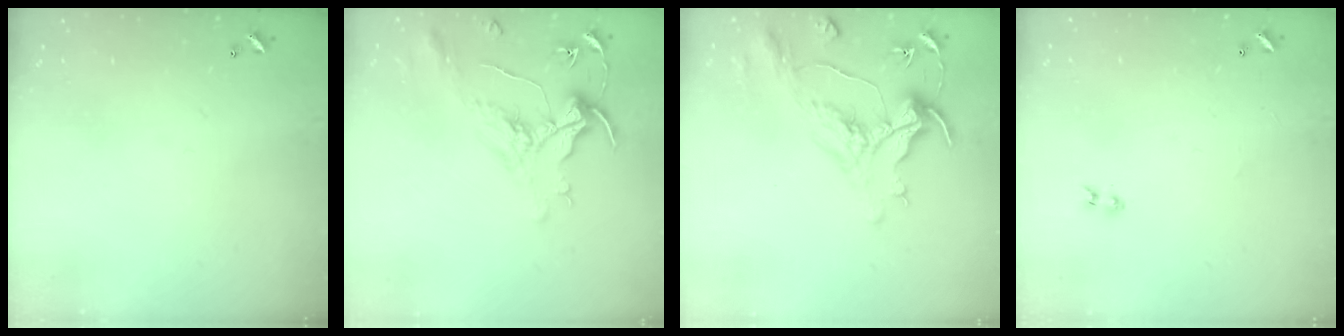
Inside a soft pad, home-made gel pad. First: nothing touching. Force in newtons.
{"total": 1.6, "press": 1.4, "slide": 0.7}
{"total": 1.5, "press": 0.8, "slide": 1.2}
{"total": 1.3, "press": 1.1, "slide": 0.7}